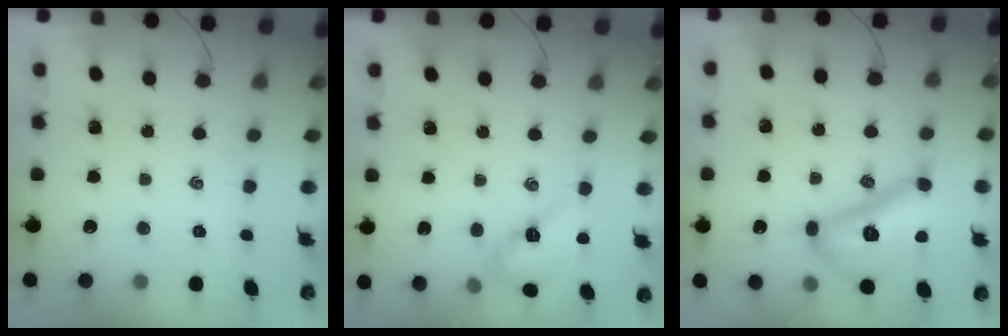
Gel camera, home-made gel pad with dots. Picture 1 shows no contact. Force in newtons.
{"total": 7.8, "press": 7.7, "slide": 0.3}
{"total": 16.8, "press": 16.8, "slide": 1.0}